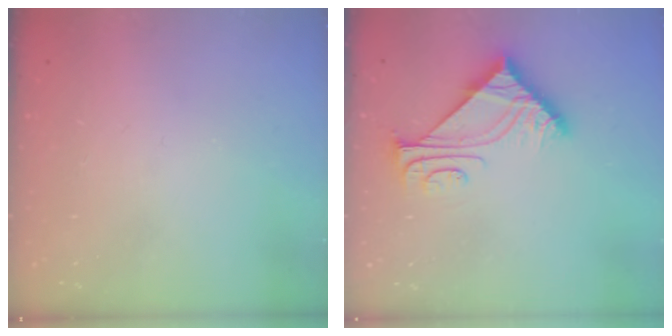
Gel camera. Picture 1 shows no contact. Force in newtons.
{"total": 7.7, "press": 7.6, "slide": 1.0}